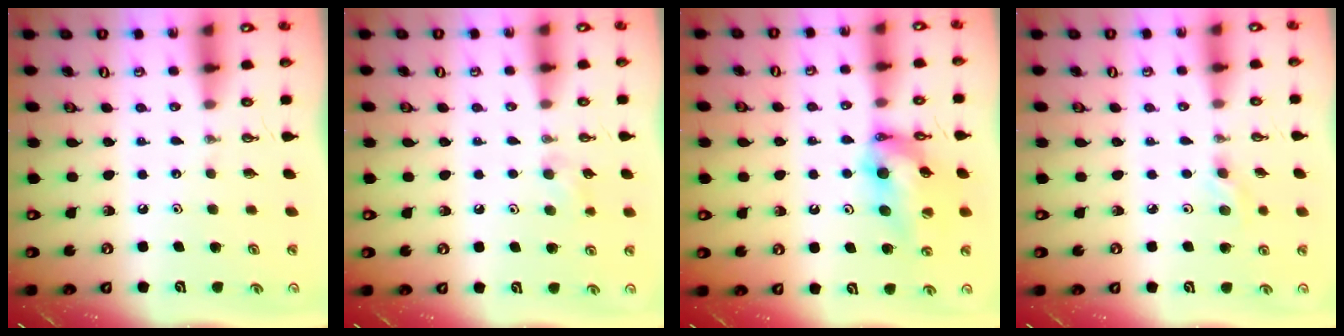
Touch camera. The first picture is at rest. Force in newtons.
{"total": 7.2, "press": 6.3, "slide": 3.6}
{"total": 13.3, "press": 12.9, "slide": 3.2}
{"total": 4.2, "press": 4.2, "slide": 0.6}